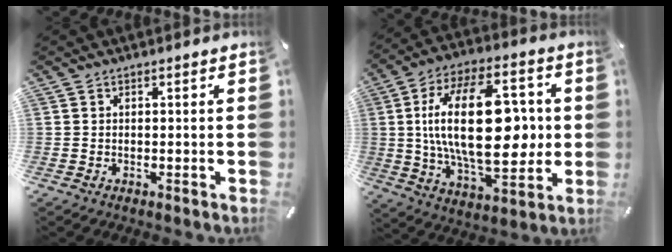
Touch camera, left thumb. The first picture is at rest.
{"total": 25.8, "force": [2.1, 13.7, 21.7], "torque": [-0.396, 0.001, 0.028]}